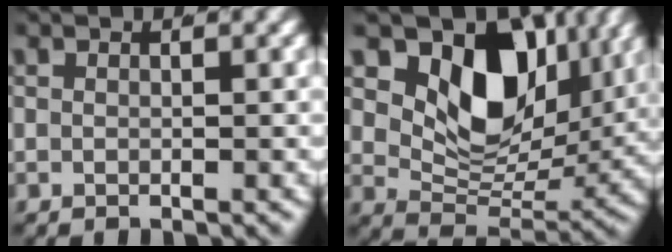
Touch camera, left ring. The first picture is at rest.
{"total": 12.7, "force": [4.2, 8.6, 8.3], "torque": [-0.142, -0.014, 0.070]}